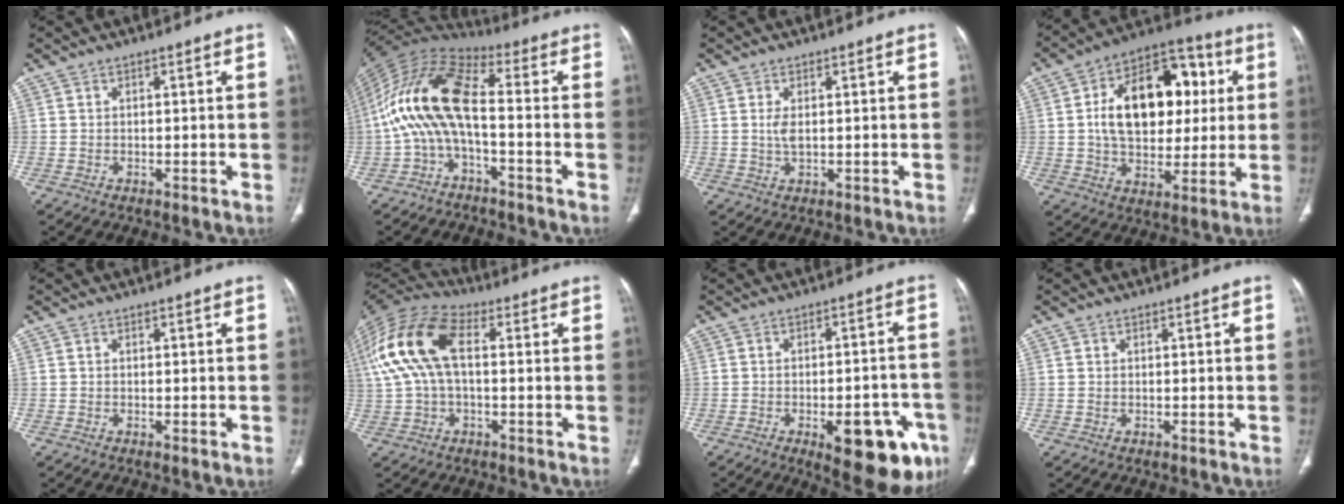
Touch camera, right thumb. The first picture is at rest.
{"total": 13.9, "force": [-2.6, 5.4, 12.5], "torque": [-0.250, 0.064, -0.061]}
{"total": 2.2, "force": [0.3, 0.8, 2.0], "torque": [-0.047, -0.003, 0.012]}
{"total": 21.0, "force": [3.5, 13.4, 15.7], "torque": [-0.213, 0.018, 0.056]}
{"total": 0.0}
{"total": 15.8, "force": [2.3, 8.5, 13.1], "torque": [-0.288, 0.039, 0.039]}
{"total": 15.9, "force": [-7.0, 6.2, 12.8], "torque": [-0.108, 0.025, -0.075]}
{"total": 0.0}